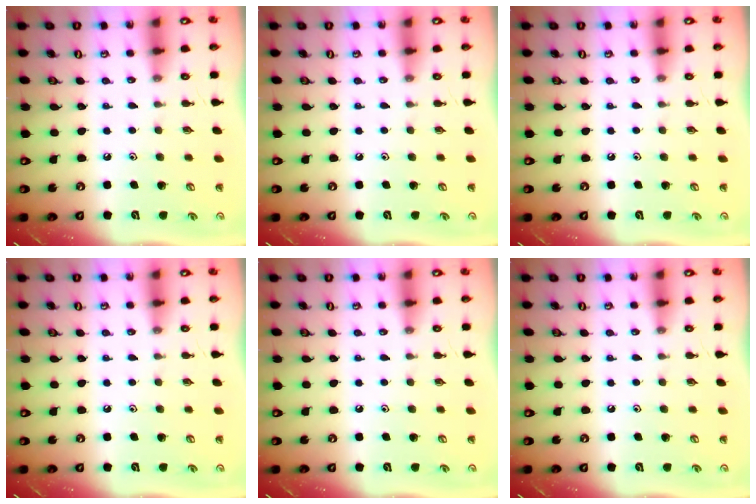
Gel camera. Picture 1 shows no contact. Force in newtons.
{"total": 0.0}
{"total": 0.0}
{"total": 0.0}
{"total": 0.0}
{"total": 0.0}